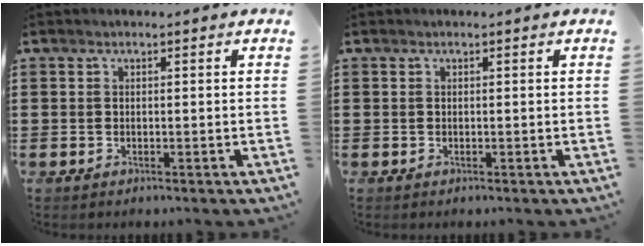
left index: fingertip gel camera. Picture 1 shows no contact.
{"total": 0.0}